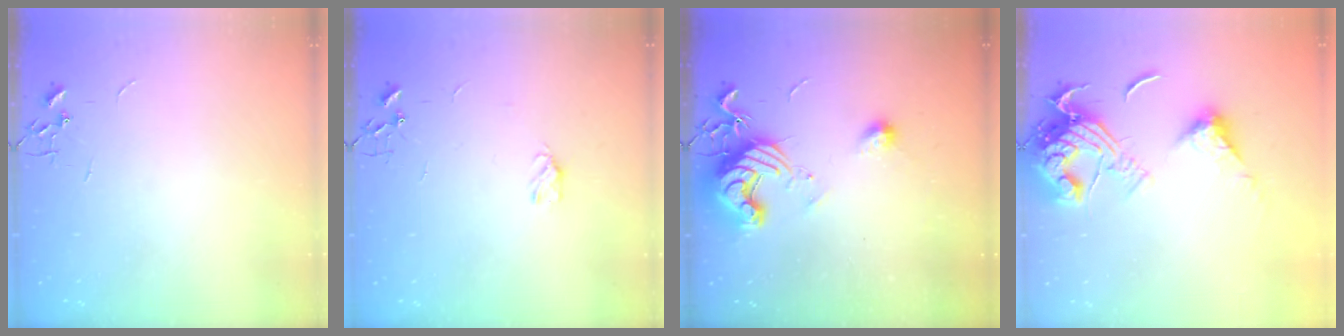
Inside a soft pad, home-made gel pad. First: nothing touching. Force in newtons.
{"total": 2.5, "press": 2.5, "slide": 0.5}
{"total": 14.1, "press": 14.0, "slide": 1.4}
{"total": 18.9, "press": 18.8, "slide": 2.2}